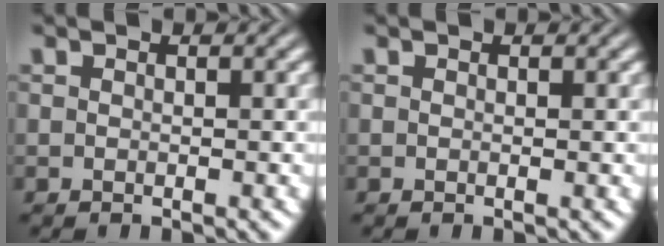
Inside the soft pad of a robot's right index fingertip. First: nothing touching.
{"total": 0.0}